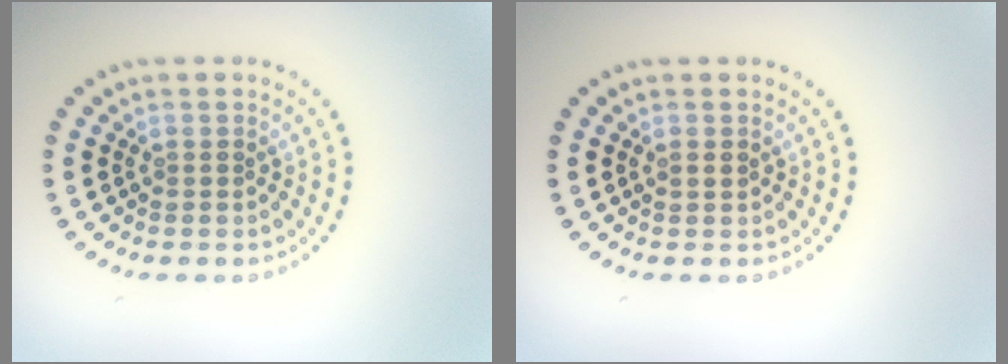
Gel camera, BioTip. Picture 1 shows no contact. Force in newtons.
{"total": 0.9, "press": 0.9, "slide": 0.2}